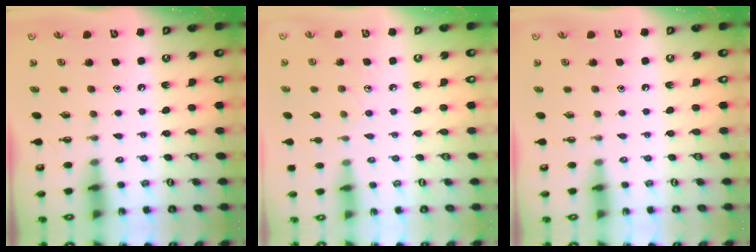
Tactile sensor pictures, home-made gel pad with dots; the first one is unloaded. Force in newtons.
{"total": 5.6, "press": 5.6, "slide": 0.5}
{"total": 0.0}